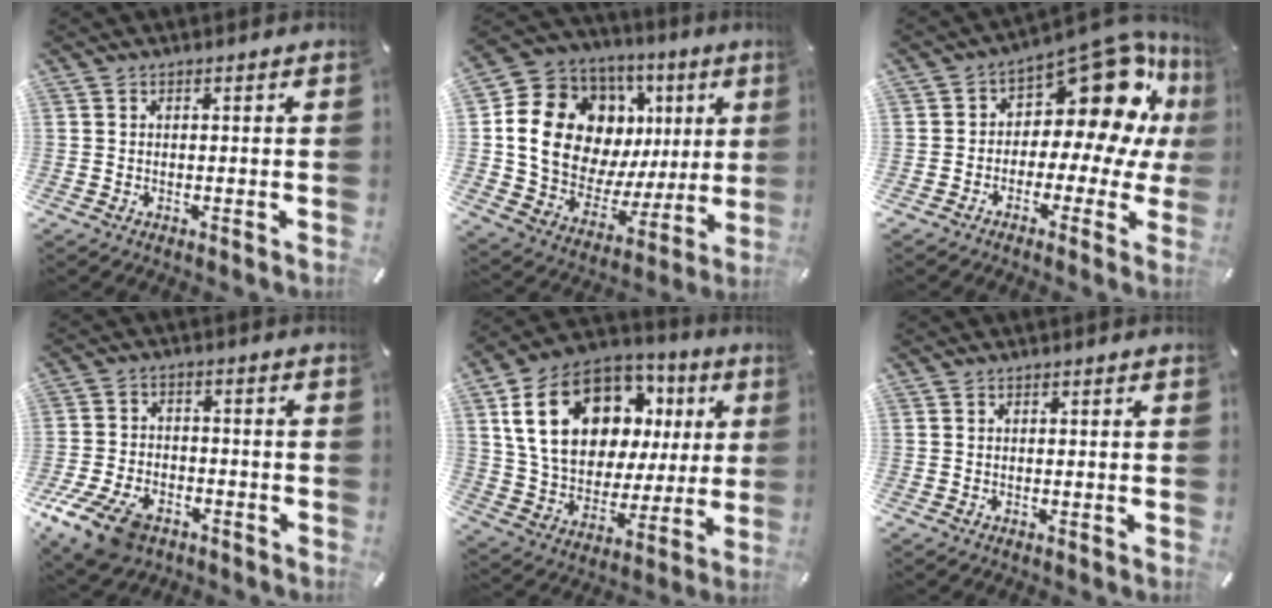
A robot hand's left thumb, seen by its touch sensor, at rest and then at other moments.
{"total": 18.6, "force": [5.7, 14.5, 10.1], "torque": [-0.164, -0.040, 0.120]}
{"total": 17.4, "force": [8.3, 9.4, 12.1], "torque": [-0.163, -0.073, 0.136]}
{"total": 11.5, "force": [-7.0, 6.7, 6.1], "torque": [-0.128, 0.036, -0.128]}
{"total": 21.7, "force": [8.0, 15.5, 12.9], "torque": [-0.239, -0.027, 0.143]}
{"total": 0.0}